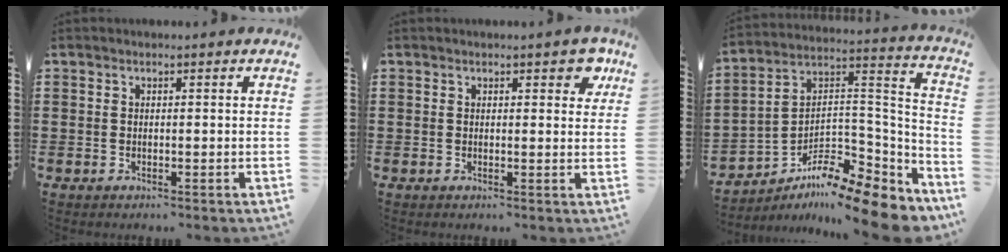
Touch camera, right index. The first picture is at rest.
{"total": 2.7, "force": [1.6, 1.2, 1.8], "torque": [-0.016, -0.001, 0.023]}
{"total": 10.4, "force": [-8.5, 2.2, 5.6], "torque": [-0.090, 0.006, -0.166]}